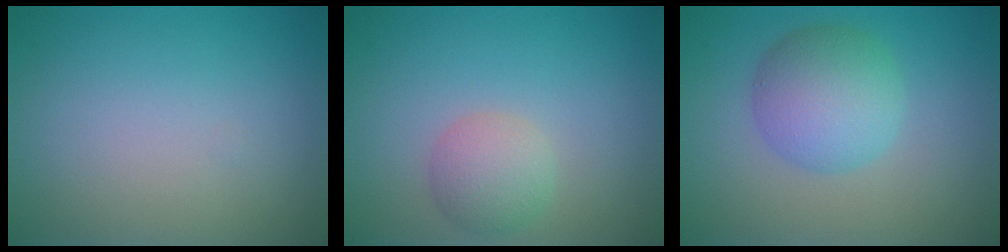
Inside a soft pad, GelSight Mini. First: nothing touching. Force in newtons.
{"total": 2.7, "press": 2.6, "slide": 0.2}
{"total": 5.1, "press": 5.1, "slide": 0.1}